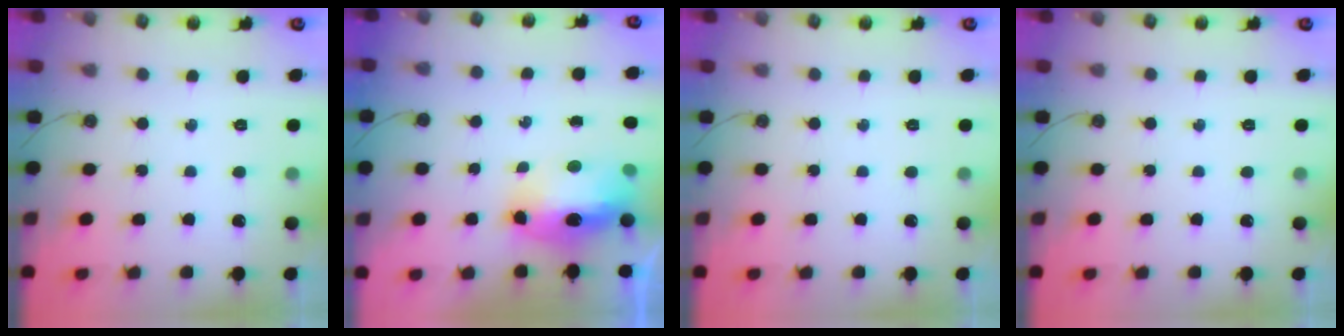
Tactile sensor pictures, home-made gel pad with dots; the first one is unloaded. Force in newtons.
{"total": 12.7, "press": 12.7, "slide": 1.4}
{"total": 0.0}
{"total": 0.0}